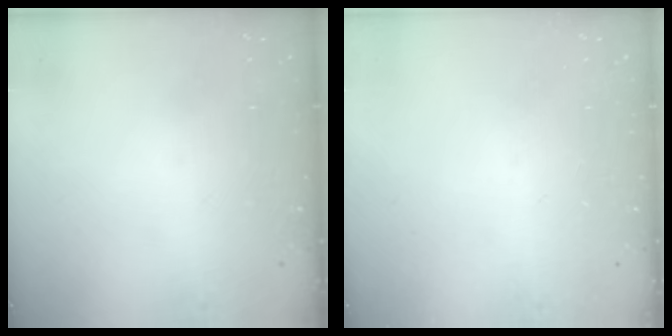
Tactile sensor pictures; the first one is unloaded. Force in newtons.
{"total": 0.0}